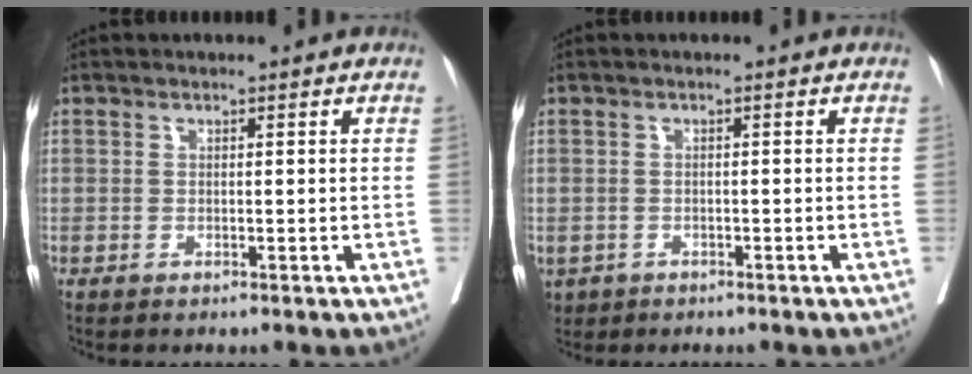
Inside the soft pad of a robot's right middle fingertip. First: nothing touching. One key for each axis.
{"total": 3.9, "fx": -2.3, "fy": 2.9, "fz": 1.1, "tx": -0.027, "ty": -0.003, "tz": -0.035}